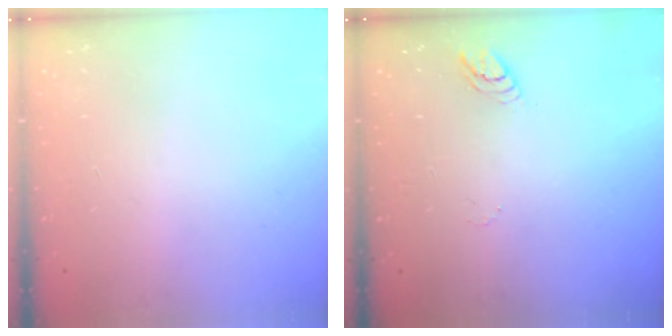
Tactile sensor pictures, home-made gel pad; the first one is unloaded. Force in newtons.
{"total": 3.9, "press": 3.9, "slide": 0.3}